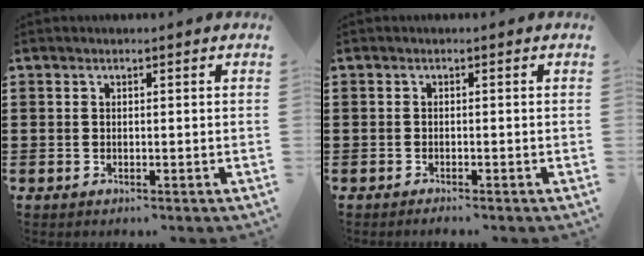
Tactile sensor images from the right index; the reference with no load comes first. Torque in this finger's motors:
{"motor_torque": [-0.20, 0.57, 0.02, -0.01]}